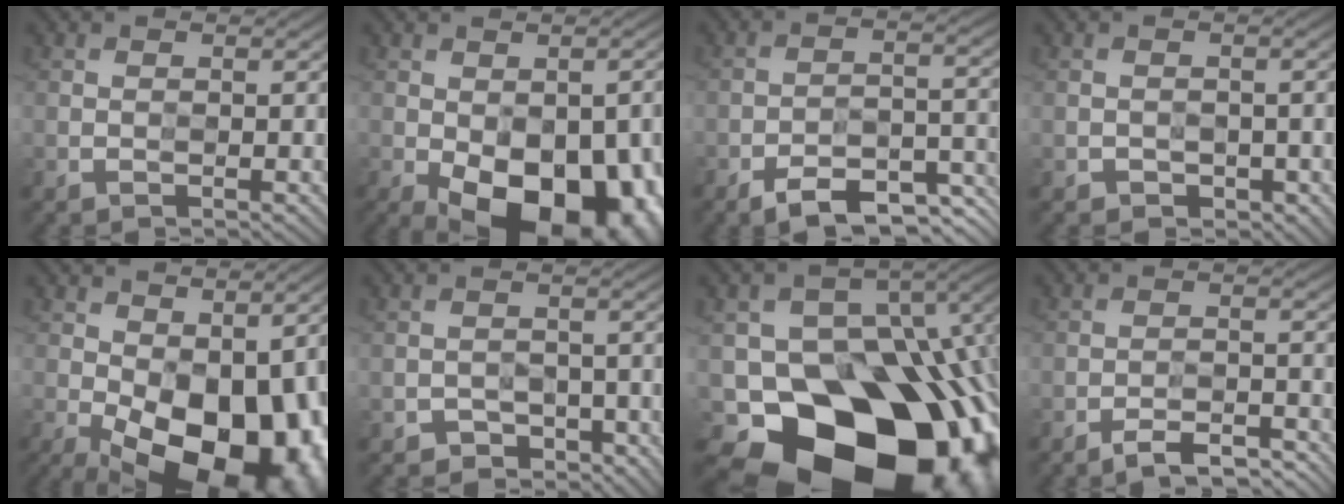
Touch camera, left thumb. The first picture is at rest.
{"total": 16.7, "force": [-8.1, 9.4, 11.2], "torque": [-0.147, -0.037, -0.083]}
{"total": 8.0, "force": [-6.9, 2.7, 3.2], "torque": [-0.039, 0.007, -0.113]}
{"total": 1.1, "force": [-0.7, 0.4, -0.8], "torque": [0.015, 0.001, -0.010]}
{"total": 17.6, "force": [-4.8, 9.8, 13.8], "torque": [-0.171, -0.015, -0.040]}
{"total": 2.2, "force": [-1.6, 0.8, -1.2], "torque": [0.031, -0.001, -0.030]}
{"total": 20.6, "force": [-10.0, 15.5, 9.2], "torque": [-0.107, -0.051, -0.140]}
{"total": 3.9, "force": [-3.8, 0.3, 0.5], "torque": [-0.009, 0.006, -0.064]}